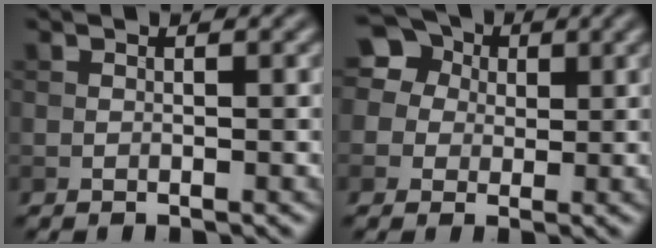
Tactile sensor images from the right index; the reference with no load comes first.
{"total": 10.9, "force": [4.9, 8.8, 4.3], "torque": [-0.122, 0.036, 0.068]}